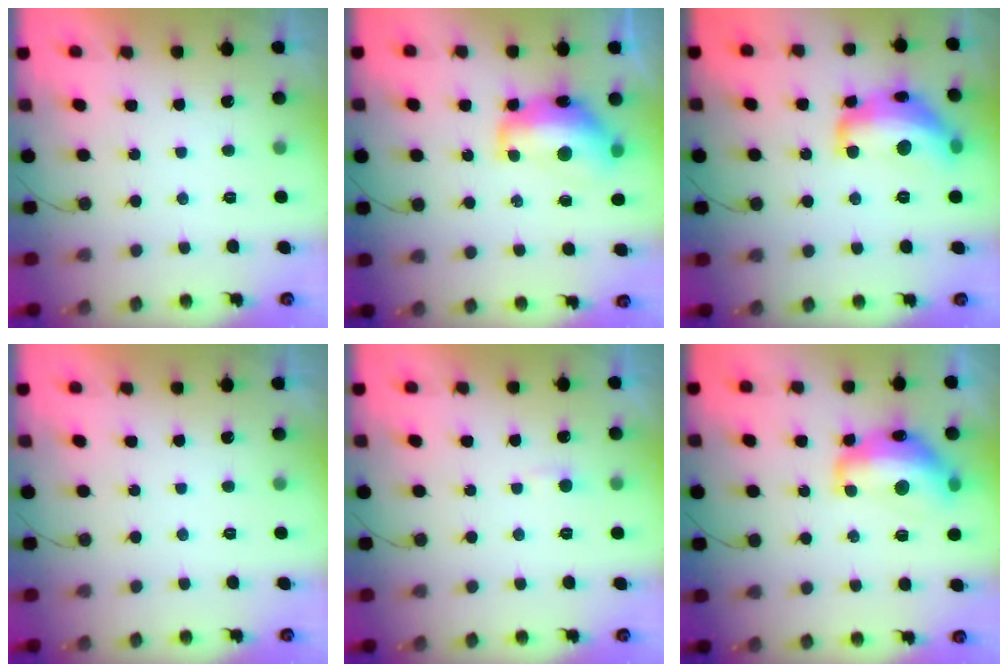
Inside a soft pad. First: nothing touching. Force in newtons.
{"total": 14.0, "press": 13.8, "slide": 1.8}
{"total": 17.9, "press": 17.9, "slide": 1.0}
{"total": 0.0}
{"total": 2.7, "press": 2.7, "slide": 0.4}
{"total": 14.8, "press": 14.8, "slide": 1.3}